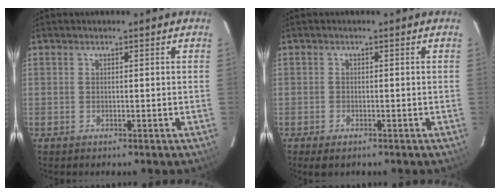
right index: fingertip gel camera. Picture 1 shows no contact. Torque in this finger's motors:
{"motor_torque": [0.28, -0.29, 0.07, 0.02]}